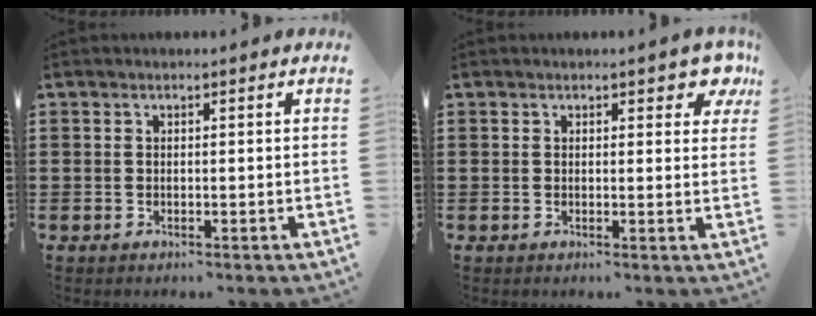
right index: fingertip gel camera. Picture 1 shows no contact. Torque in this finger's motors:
{"motor_torque": [0.17, -0.10, 0.13, 0.03]}